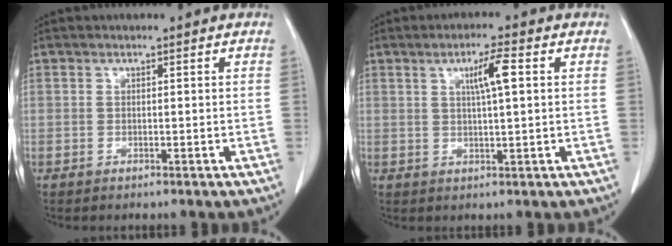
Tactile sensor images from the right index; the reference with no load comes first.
{"total": 4.7, "force": [1.4, 0.1, 4.5], "torque": [-0.078, 0.002, 0.024]}